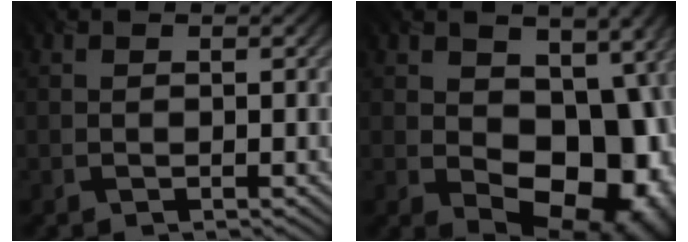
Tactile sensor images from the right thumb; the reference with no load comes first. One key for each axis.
{"total": 15.6, "fx": -1.2, "fy": 10.7, "fz": 11.2, "tx": -0.130, "ty": -0.037, "tz": 0.005}